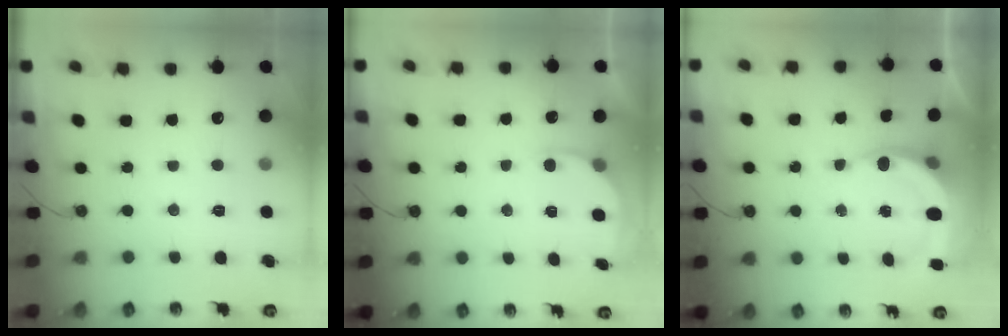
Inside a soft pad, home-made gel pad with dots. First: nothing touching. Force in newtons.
{"total": 2.4, "press": 2.2, "slide": 0.9}
{"total": 6.4, "press": 6.3, "slide": 1.4}